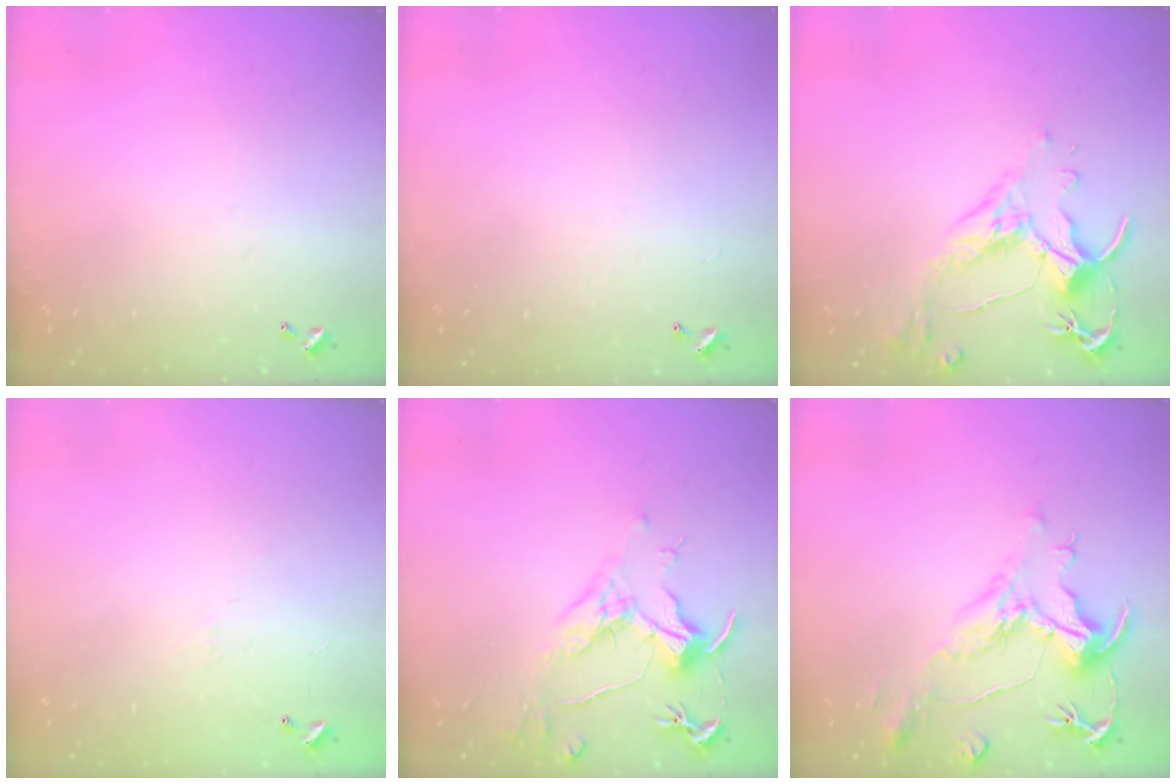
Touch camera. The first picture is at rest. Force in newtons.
{"total": 2.6, "press": 2.6, "slide": 0.3}
{"total": 2.6, "press": 2.2, "slide": 1.3}
{"total": 6.6, "press": 6.6, "slide": 0.7}
{"total": 1.8, "press": 1.6, "slide": 0.9}
{"total": 1.8, "press": 0.8, "slide": 1.5}